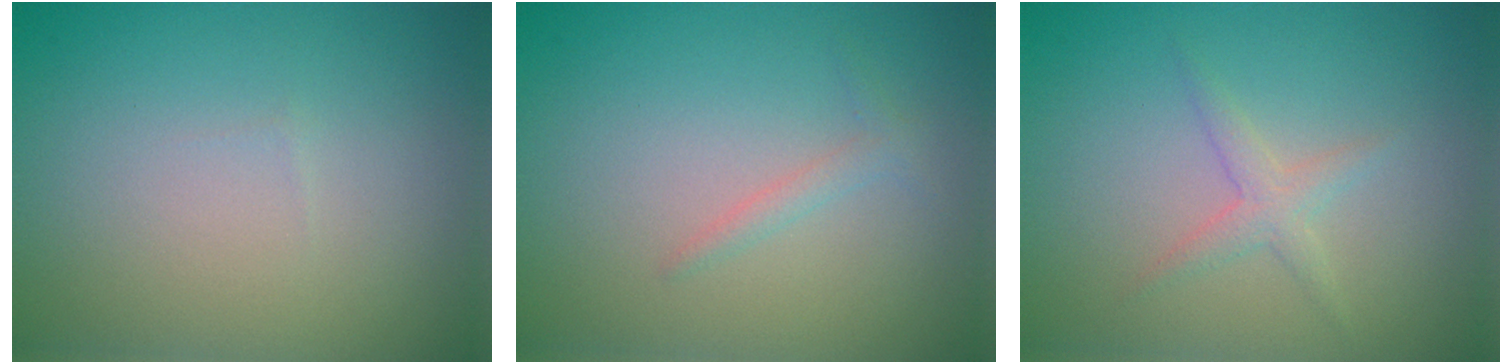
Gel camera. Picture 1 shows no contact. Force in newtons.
{"total": 1.0, "press": 1.0, "slide": 0.1}
{"total": 1.6, "press": 1.6, "slide": 0.1}